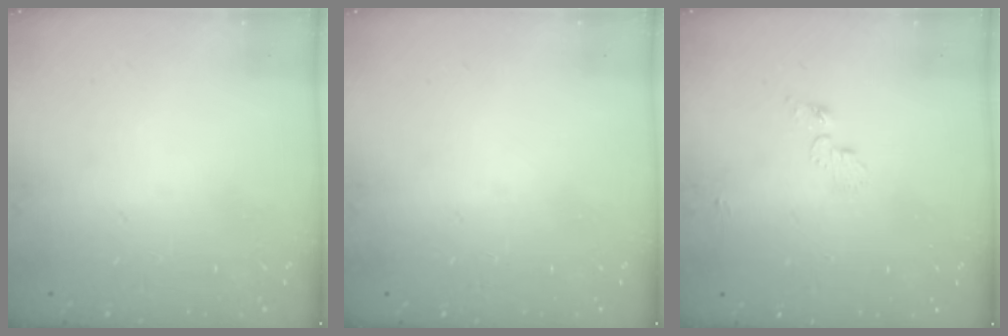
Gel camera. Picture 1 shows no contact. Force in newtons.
{"total": 0.0}
{"total": 3.9, "press": 3.9, "slide": 0.2}